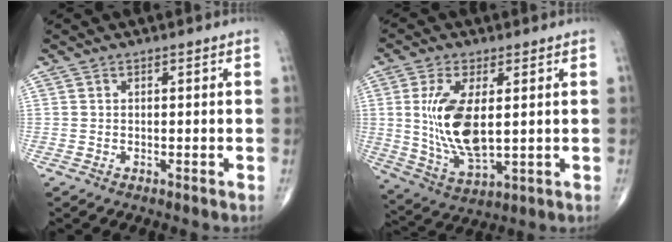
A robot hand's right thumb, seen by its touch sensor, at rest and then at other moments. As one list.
[{"total": 13.3, "force": [1.7, 5.9, 11.8], "torque": [-0.238, -0.020, 0.045]}]